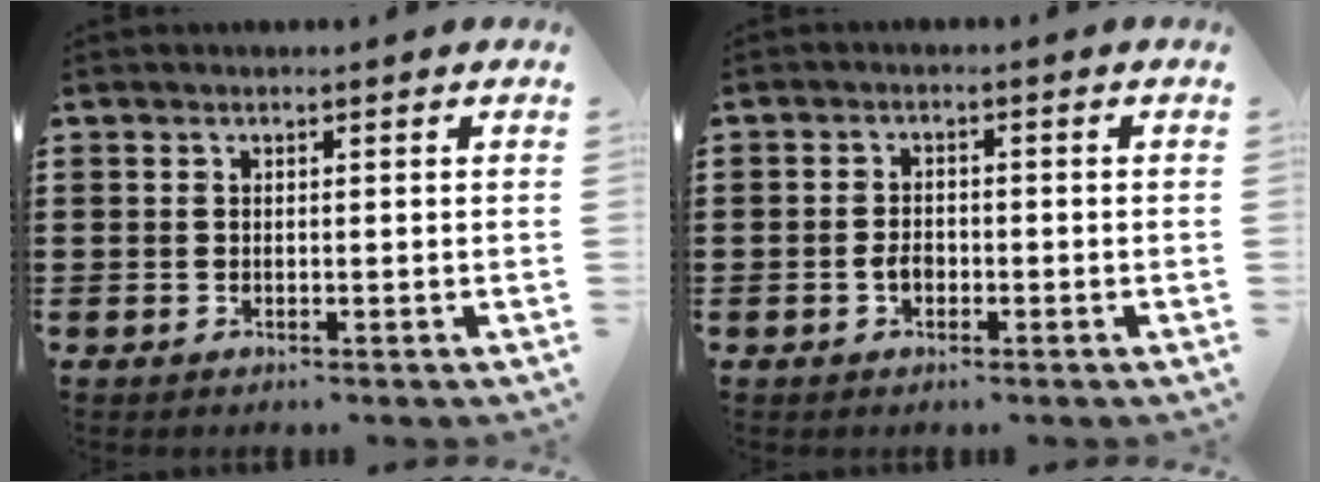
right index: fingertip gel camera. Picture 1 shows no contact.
{"total": 2.0, "force": [-0.8, 1.0, 1.5], "torque": [-0.039, -0.005, -0.016]}